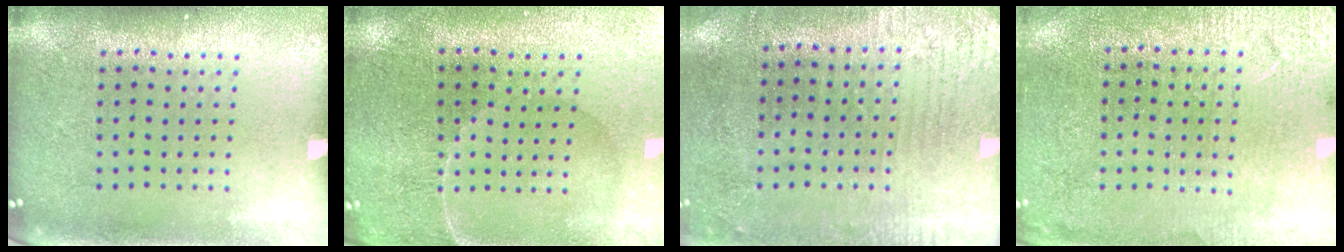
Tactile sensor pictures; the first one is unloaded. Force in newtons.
{"total": 0.7, "press": 0.6, "slide": 0.4}
{"total": 2.8, "press": 2.4, "slide": 1.4}
{"total": 2.7, "press": 2.7, "slide": 0.1}